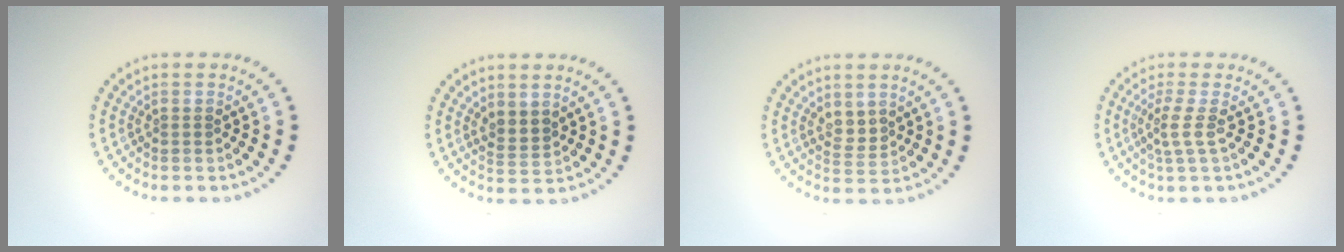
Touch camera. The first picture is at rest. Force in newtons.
{"total": 1.8, "press": 1.4, "slide": 1.1}
{"total": 1.7, "press": 1.3, "slide": 1.0}
{"total": 1.9, "press": 1.3, "slide": 1.3}